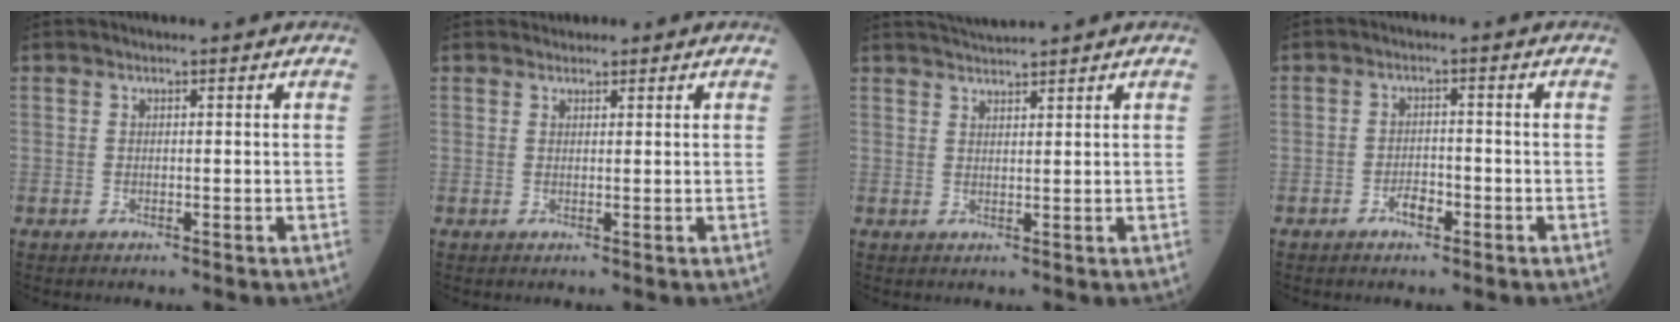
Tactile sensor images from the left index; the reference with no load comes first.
{"total": 1.3, "force": [1.2, 0.6, 0.0], "torque": [-0.001, 0.011, 0.017]}
{"total": 3.3, "force": [3.2, -0.6, 0.7], "torque": [-0.013, 0.018, 0.062]}
{"total": 2.5, "force": [-1.6, 1.1, 1.6], "torque": [-0.031, 0.004, -0.027]}